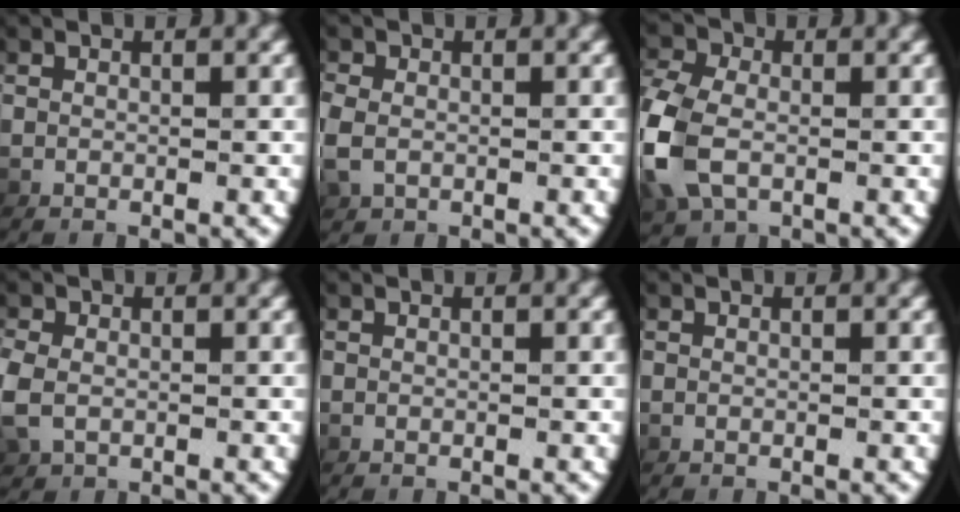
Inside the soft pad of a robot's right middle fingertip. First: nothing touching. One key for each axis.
{"total": 1.6, "fx": -0.1, "fy": 1.3, "fz": 0.9, "tx": -0.035, "ty": -0.003, "tz": 0.007}
{"total": 4.7, "fx": -0.4, "fy": 3.5, "fz": 3.2, "tx": -0.109, "ty": -0.015, "tz": 0.007}
{"total": 2.0, "fx": 0.0, "fy": 1.6, "fz": 1.2, "tx": -0.044, "ty": -0.005, "tz": 0.010}
{"total": 0.0}
{"total": 0.0}